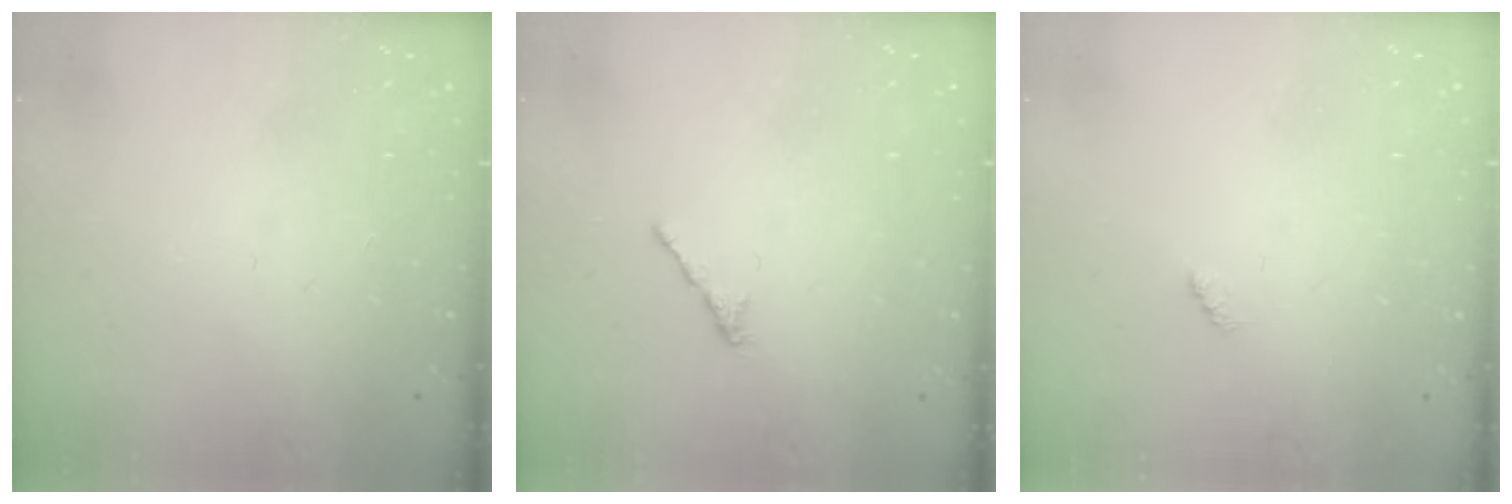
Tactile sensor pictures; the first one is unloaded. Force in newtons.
{"total": 1.7, "press": 1.6, "slide": 0.5}
{"total": 1.9, "press": 1.9, "slide": 0.4}